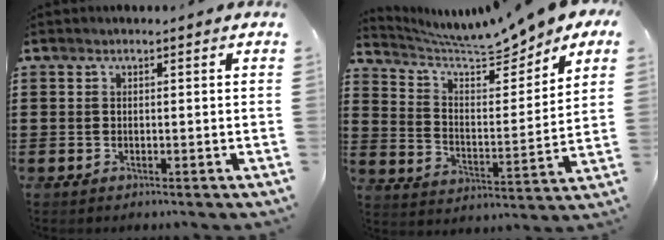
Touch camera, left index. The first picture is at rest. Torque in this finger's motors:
{"motor_torque": [1.07, -1.06, 0.86, 0.21]}